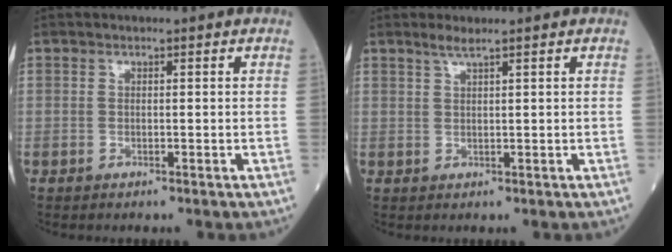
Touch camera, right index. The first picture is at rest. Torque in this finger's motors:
{"motor_torque": [-0.02, 0.06, -0.01, 0.02]}